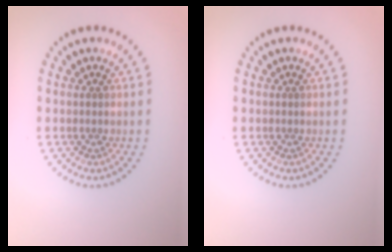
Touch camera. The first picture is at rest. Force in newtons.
{"total": 0.0}